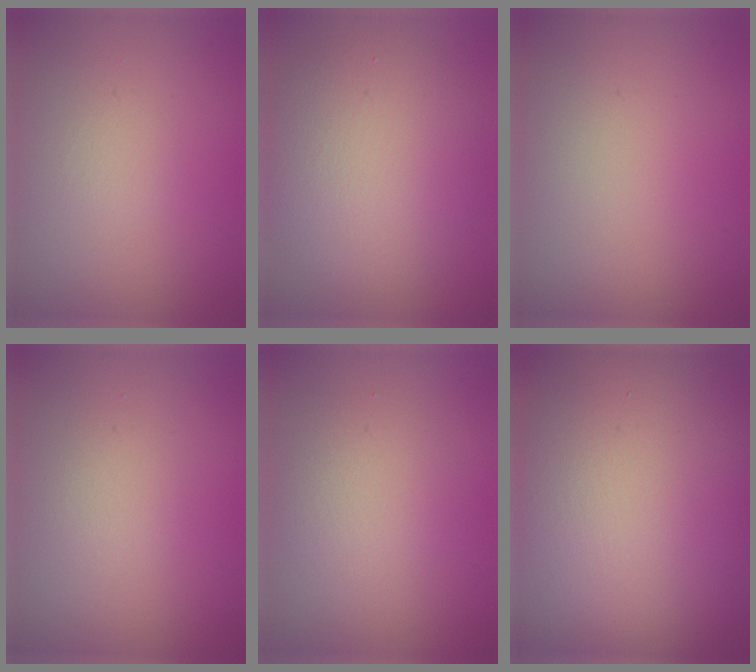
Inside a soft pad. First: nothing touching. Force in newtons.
{"total": 6.8, "press": 6.8, "slide": 0.3}
{"total": 0.0}
{"total": 1.2, "press": 1.2, "slide": 0.1}
{"total": 2.6, "press": 2.6, "slide": 0.3}
{"total": 23.5, "press": 23.4, "slide": 1.6}